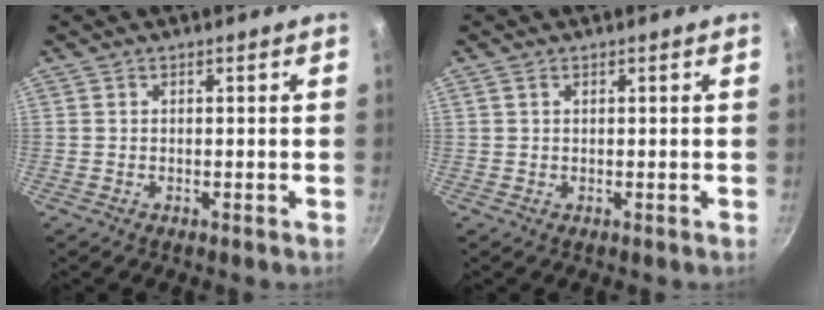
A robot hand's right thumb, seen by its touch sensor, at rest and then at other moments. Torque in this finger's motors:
{"motor_torque": [-0.33, 0.42, -0.38, 0.23, 0.06]}